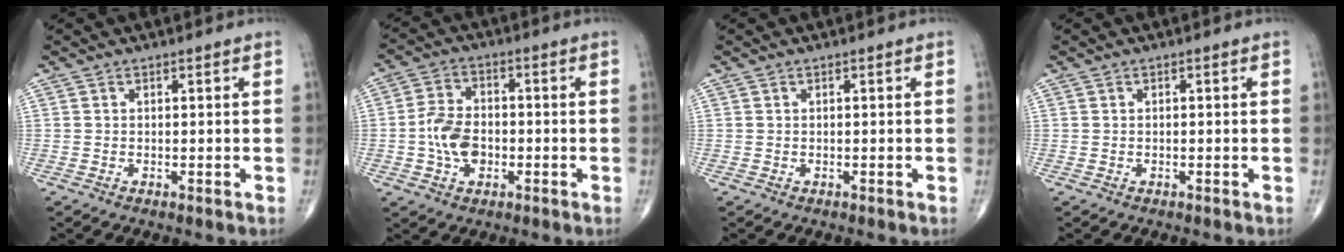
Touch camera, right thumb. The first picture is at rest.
{"total": 8.1, "force": [-1.6, 5.5, 5.7], "torque": [-0.096, 0.015, -0.036]}
{"total": 0.0}
{"total": 0.0}